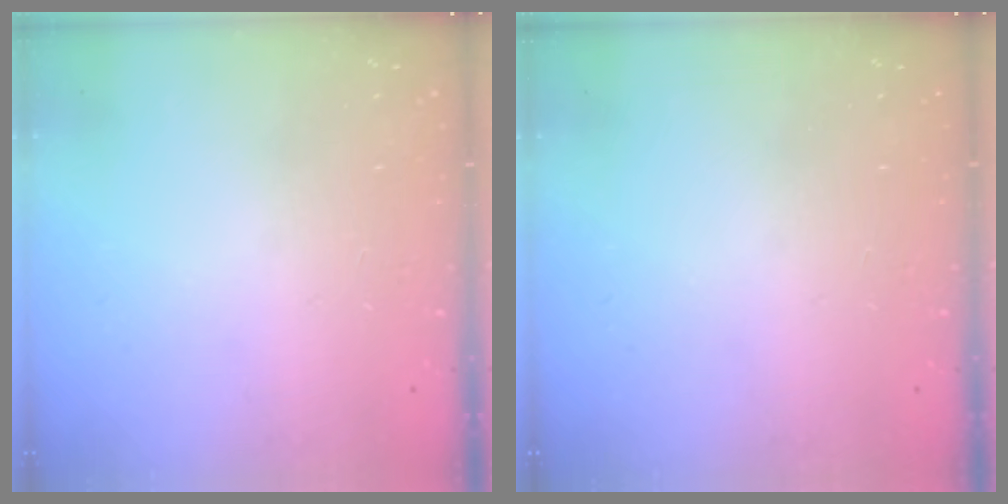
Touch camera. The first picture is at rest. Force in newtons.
{"total": 0.0}